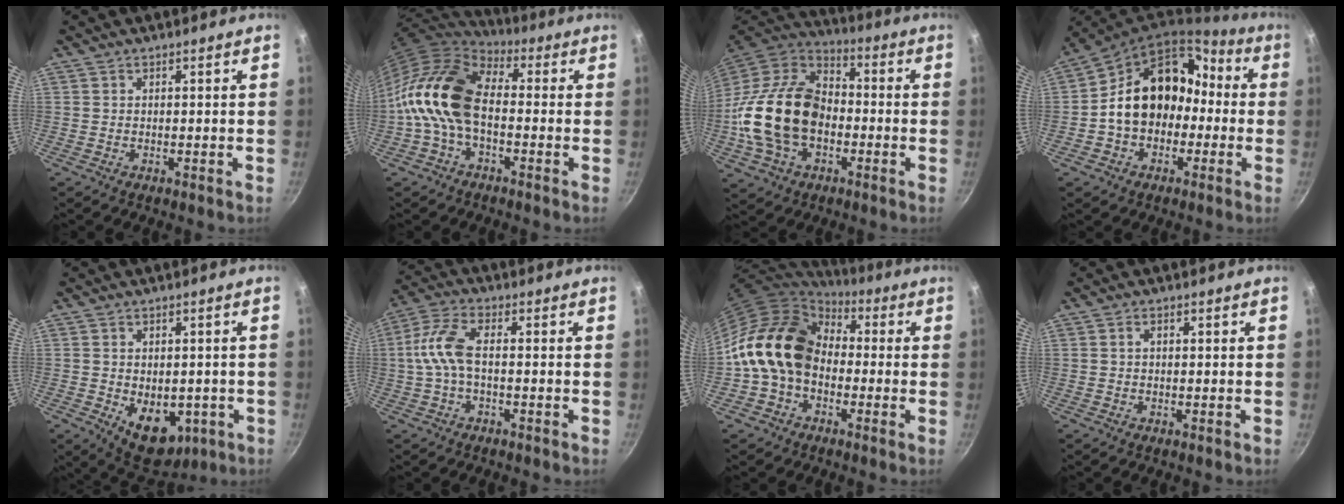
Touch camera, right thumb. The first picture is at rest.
{"total": 14.9, "force": [-1.7, 9.1, 11.6], "torque": [-0.202, 0.034, -0.050]}
{"total": 22.3, "force": [-3.4, 15.2, 16.0], "torque": [-0.281, 0.037, -0.069]}
{"total": 16.6, "force": [-1.6, 13.0, 10.1], "torque": [-0.119, 0.070, -0.032]}
{"total": 10.2, "force": [-2.3, 6.8, 7.2], "torque": [-0.066, -0.008, -0.012]}
{"total": 7.8, "force": [-0.7, 3.6, 6.9], "torque": [-0.161, 0.026, -0.027]}
{"total": 16.6, "force": [-0.5, 12.7, 10.7], "torque": [-0.165, 0.045, -0.025]}
{"total": 1.1, "force": [0.2, 0.6, 0.9], "torque": [-0.015, 0.005, 0.003]}